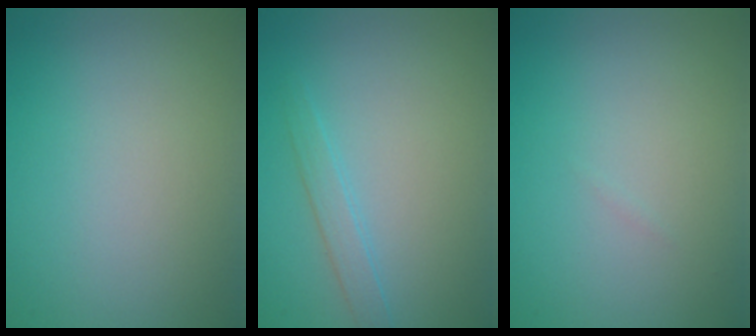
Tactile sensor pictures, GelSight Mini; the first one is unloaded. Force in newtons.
{"total": 1.5, "press": 1.5, "slide": 0.1}
{"total": 0.0}